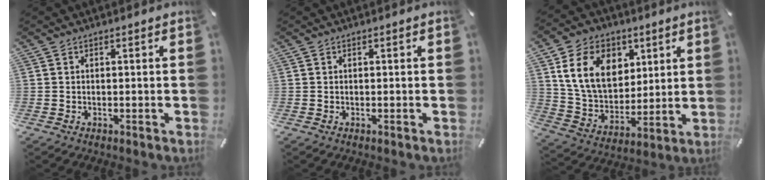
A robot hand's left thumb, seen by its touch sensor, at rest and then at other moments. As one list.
[{"total": 0.0}, {"total": 15.4, "force": [5.9, 11.7, 8.1], "torque": [-0.163, -0.005, 0.114]}]